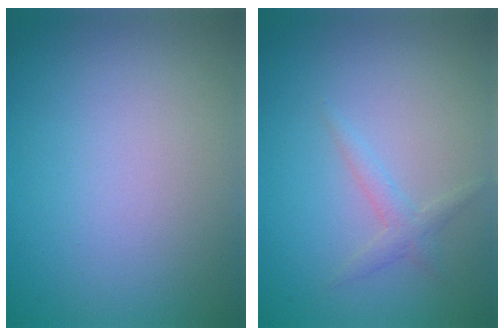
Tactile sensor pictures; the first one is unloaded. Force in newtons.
{"total": 1.3, "press": 1.3, "slide": 0.0}